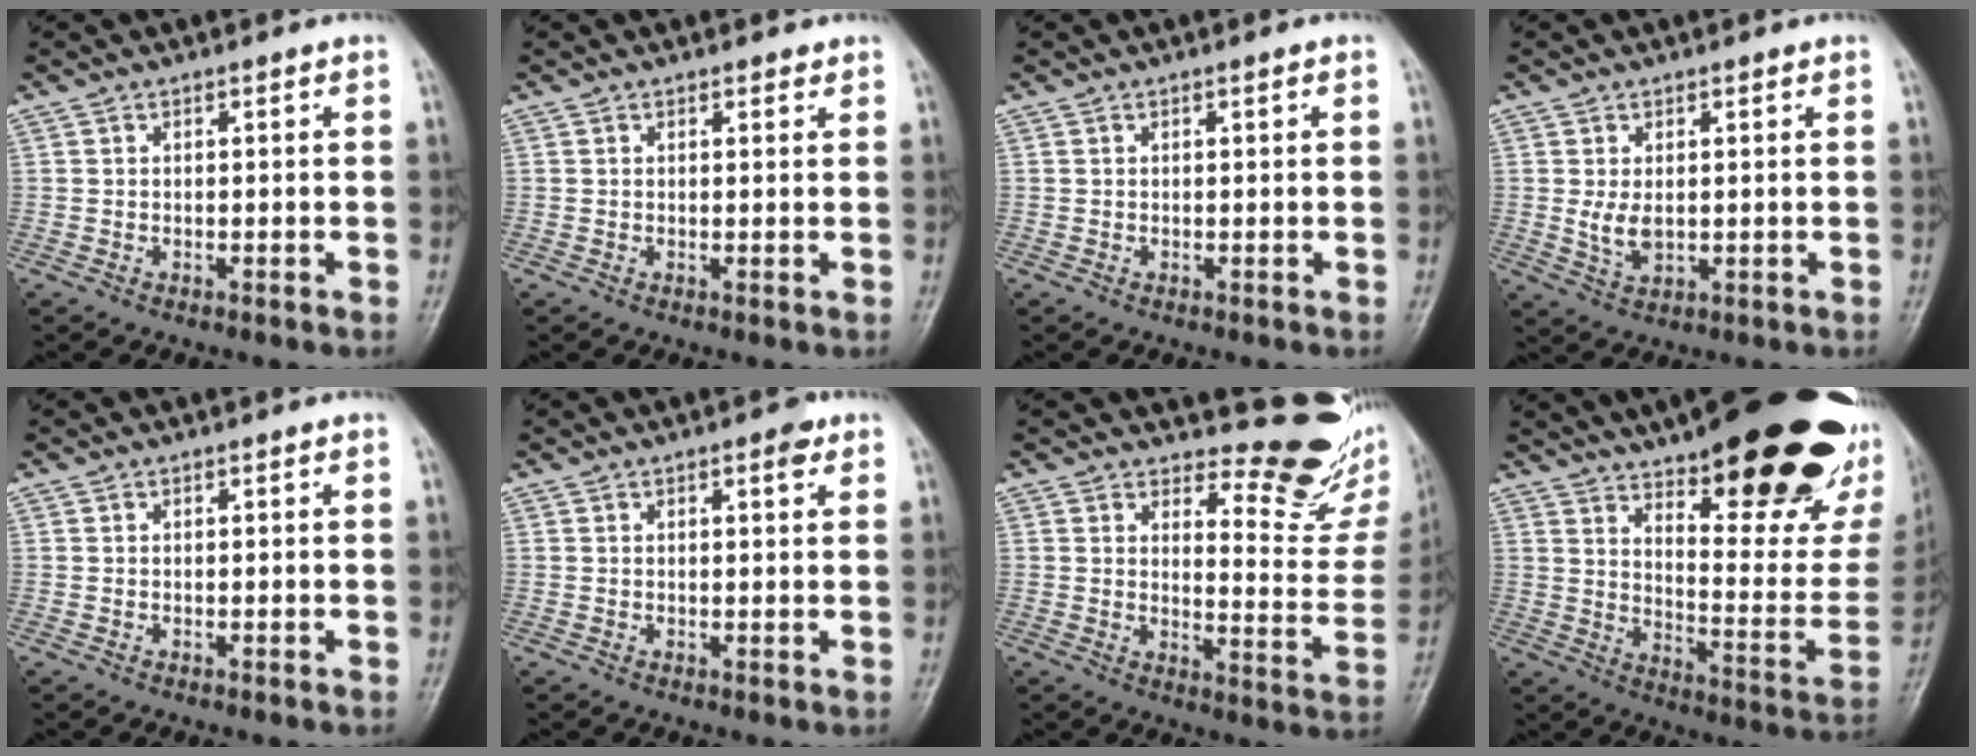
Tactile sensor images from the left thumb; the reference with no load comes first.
{"total": 1.5, "force": [1.2, 0.7, 0.7], "torque": [-0.003, -0.007, 0.013]}
{"total": 0.7, "force": [0.4, 0.2, 0.5], "torque": [-0.008, -0.001, 0.005]}
{"total": 4.1, "force": [0.8, 2.5, 3.1], "torque": [-0.053, -0.013, 0.022]}
{"total": 0.0}
{"total": 2.6, "force": [1.4, 0.9, 1.9], "torque": [-0.022, -0.004, 0.016]}
{"total": 14.3, "force": [12.7, 4.5, 4.7], "torque": [-0.020, -0.139, 0.146]}
{"total": 34.1, "force": [22.1, 10.0, 24.0], "torque": [-0.269, -0.088, 0.316]}